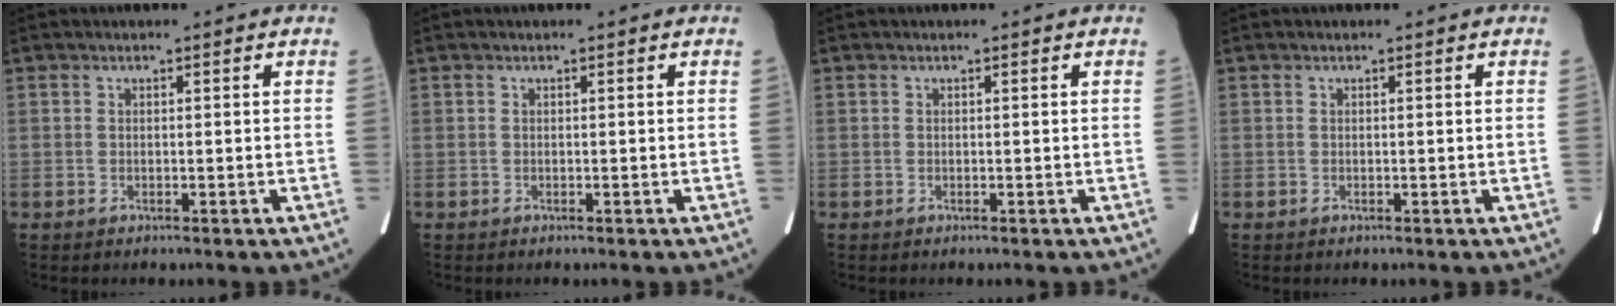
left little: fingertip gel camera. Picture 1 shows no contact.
{"total": 0.0}
{"total": 0.0}
{"total": 0.0}